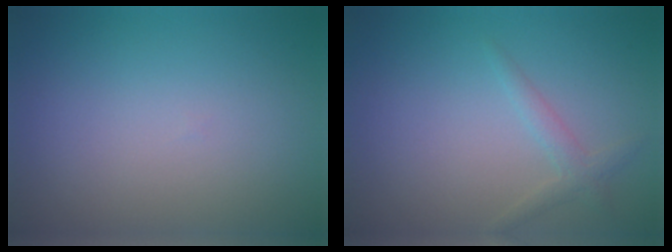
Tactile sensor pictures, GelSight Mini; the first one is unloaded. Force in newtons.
{"total": 1.6, "press": 1.6, "slide": 0.1}